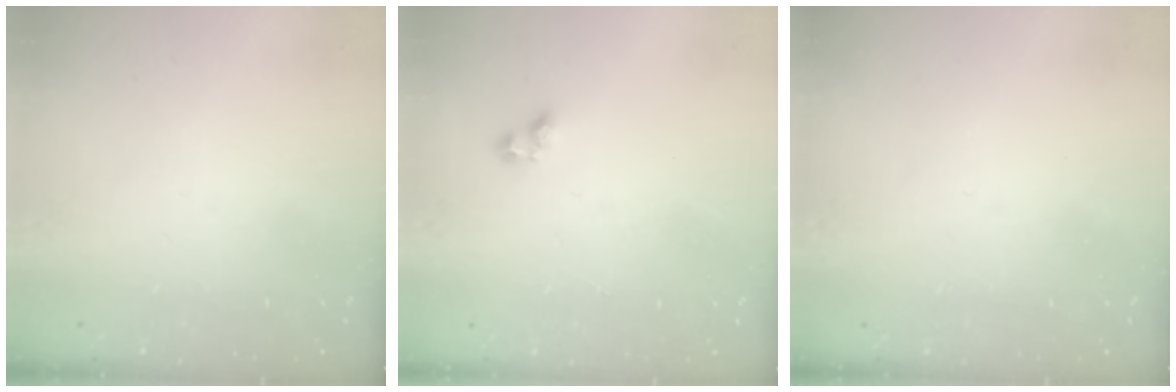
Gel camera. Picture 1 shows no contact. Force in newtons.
{"total": 3.1, "press": 3.1, "slide": 0.5}
{"total": 0.7, "press": 0.6, "slide": 0.4}